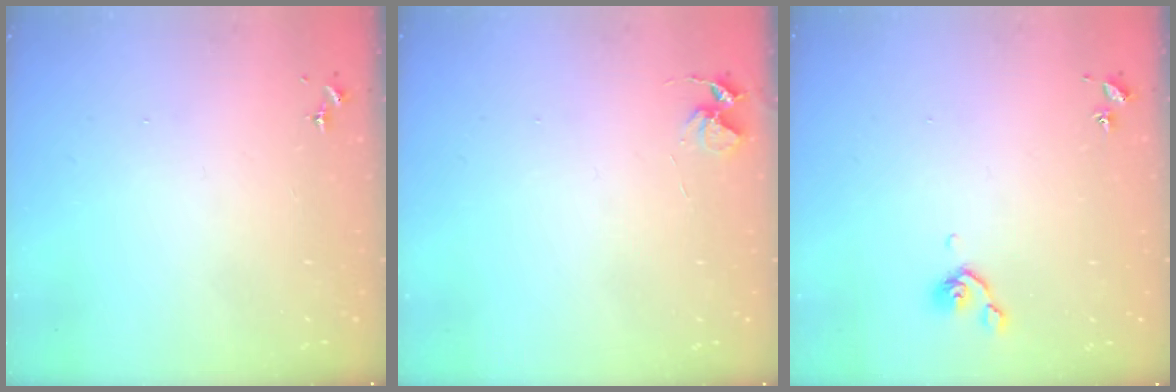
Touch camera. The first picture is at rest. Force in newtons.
{"total": 5.1, "press": 5.0, "slide": 0.4}
{"total": 5.7, "press": 5.5, "slide": 1.5}